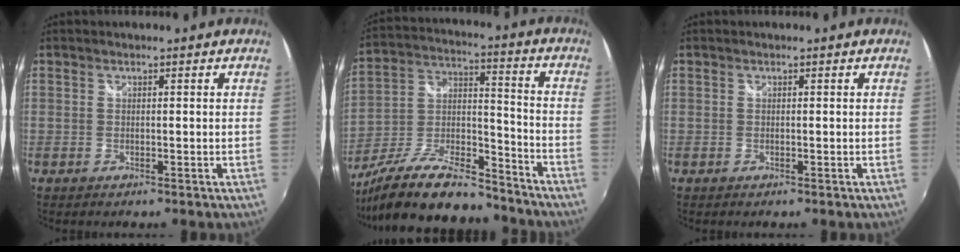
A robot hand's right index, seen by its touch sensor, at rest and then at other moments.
{"total": 22.4, "force": [-17.0, 7.2, 12.7], "torque": [-0.246, -0.009, -0.279]}
{"total": 0.0}